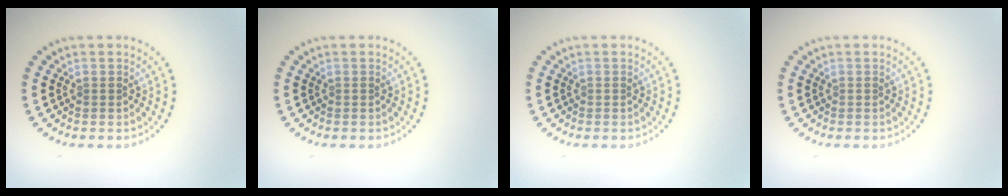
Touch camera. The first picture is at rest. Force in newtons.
{"total": 0.0}
{"total": 0.0}
{"total": 0.0}